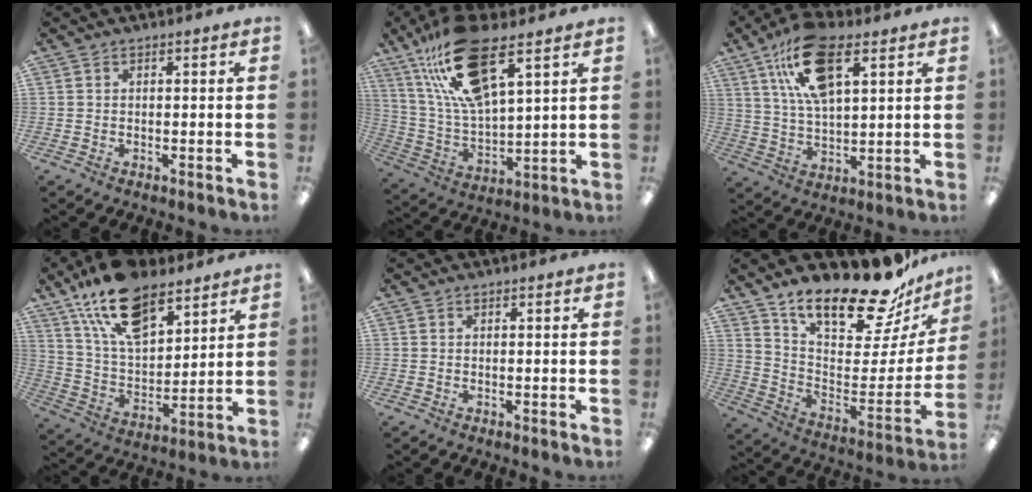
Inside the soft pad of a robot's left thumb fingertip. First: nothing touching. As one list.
[{"total": 20.3, "force": [12.8, 6.7, 14.3], "torque": [-0.293, -0.046, 0.219]}, {"total": 16.2, "force": [8.9, 7.4, 11.4], "torque": [-0.206, -0.012, 0.159]}, {"total": 19.0, "force": [12.7, 9.3, 10.8], "torque": [-0.197, -0.054, 0.228]}, {"total": 0.0}, {"total": 21.5, "force": [17.3, 6.5, 10.9], "torque": [-0.159, -0.135, 0.295]}]